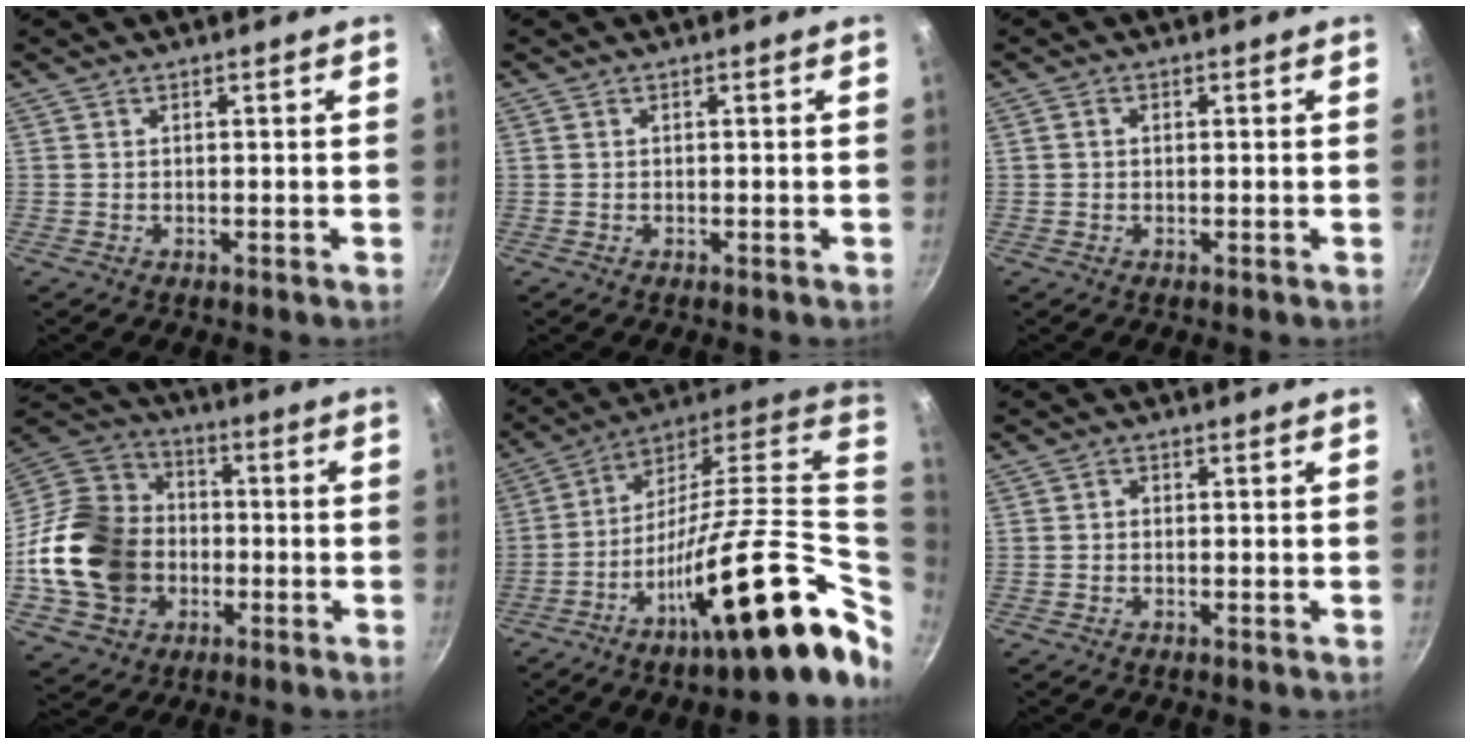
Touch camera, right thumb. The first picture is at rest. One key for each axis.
{"total": 0.0}
{"total": 0.8, "fx": 0.0, "fy": 0.6, "fz": 0.5, "tx": -0.010, "ty": 0.006, "tz": 0.000}
{"total": 21.8, "fx": -3.2, "fy": 17.8, "fz": 12.1, "tx": -0.211, "ty": 0.042, "tz": -0.049}
{"total": 27.8, "fx": -3.8, "fy": 6.2, "fz": 26.8, "tx": -0.392, "ty": -0.007, "tz": -0.072}
{"total": 0.8, "fx": -0.1, "fy": 0.7, "fz": 0.4, "tx": -0.006, "ty": 0.005, "tz": -0.002}